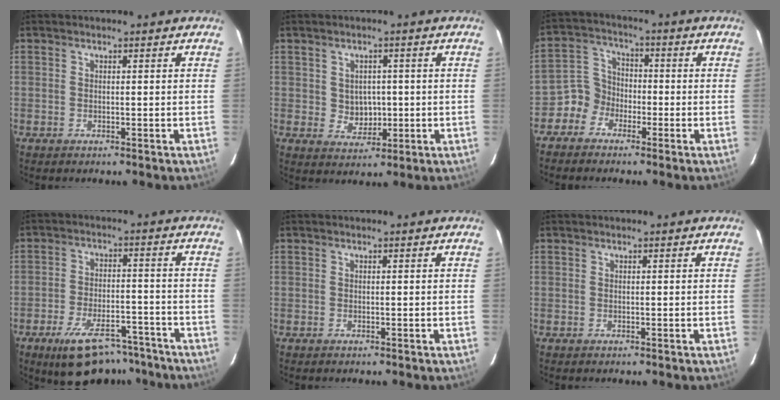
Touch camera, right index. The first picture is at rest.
{"total": 4.6, "force": [0.0, 4.1, 2.0], "torque": [-0.035, 0.005, 0.010]}
{"total": 5.8, "force": [-3.3, 4.8, 0.6], "torque": [-0.015, 0.030, -0.072]}
{"total": 14.8, "force": [-11.0, 6.0, 7.9], "torque": [-0.153, -0.006, -0.159]}
{"total": 0.0}
{"total": 0.0}